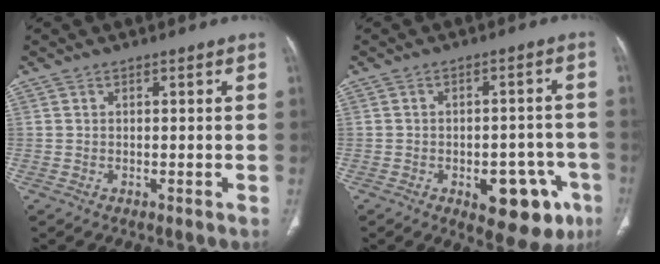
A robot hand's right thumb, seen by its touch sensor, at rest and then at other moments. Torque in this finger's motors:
{"motor_torque": [0.98, 1.07, -0.12, 0.05, 0.24]}